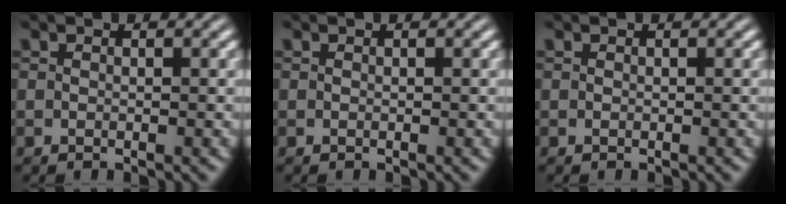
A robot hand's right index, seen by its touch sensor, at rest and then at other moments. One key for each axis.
{"total": 0.0}
{"total": 0.0}